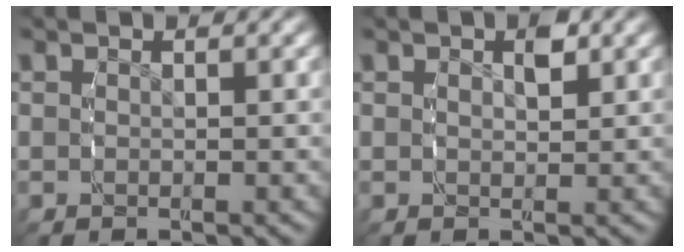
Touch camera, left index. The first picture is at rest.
{"total": 0.8, "force": [0.4, 0.4, 0.6], "torque": [-0.003, -0.004, 0.007]}